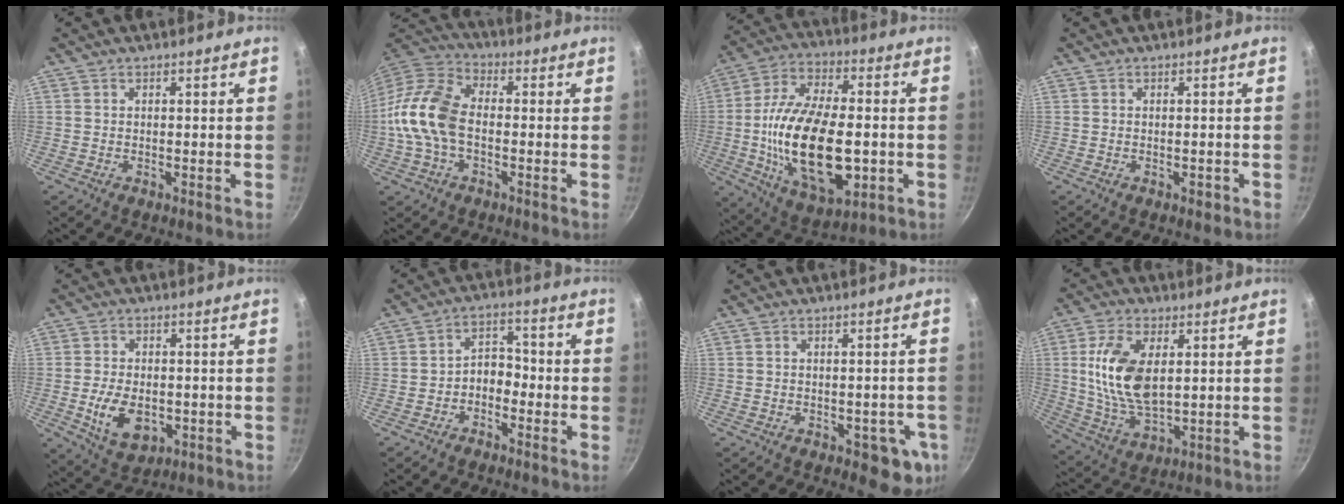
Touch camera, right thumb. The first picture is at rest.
{"total": 14.0, "force": [-1.8, 8.7, 10.8], "torque": [-0.199, 0.036, -0.053]}
{"total": 24.2, "force": [-3.2, 12.4, 20.5], "torque": [-0.365, 0.015, -0.048]}
{"total": 1.3, "force": [-0.6, 0.7, 1.0], "torque": [-0.012, 0.004, -0.007]}
{"total": 9.6, "force": [-1.9, 6.3, 7.0], "torque": [-0.112, 0.000, -0.021]}
{"total": 4.7, "force": [-2.1, 3.2, 2.6], "torque": [-0.017, 0.034, -0.042]}
{"total": 7.5, "force": [-2.3, 4.3, 5.8], "torque": [-0.030, 0.007, -0.025]}
{"total": 13.9, "force": [2.6, 7.4, 11.4], "torque": [-0.212, -0.013, 0.057]}